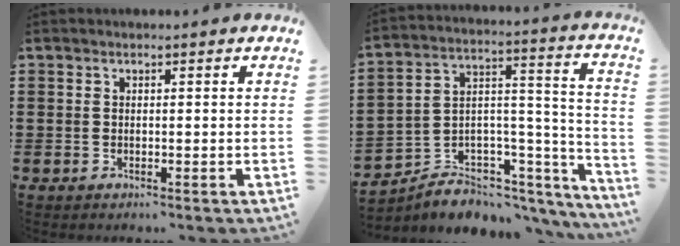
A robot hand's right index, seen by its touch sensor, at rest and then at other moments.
{"total": 5.1, "force": [-3.8, 3.4, 0.5], "torque": [-0.015, -0.009, -0.065]}